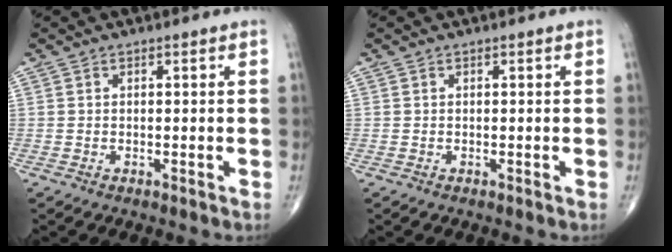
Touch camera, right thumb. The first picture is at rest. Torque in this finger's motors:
{"motor_torque": [-0.11, 0.26, -0.06, -0.13, 0.01]}